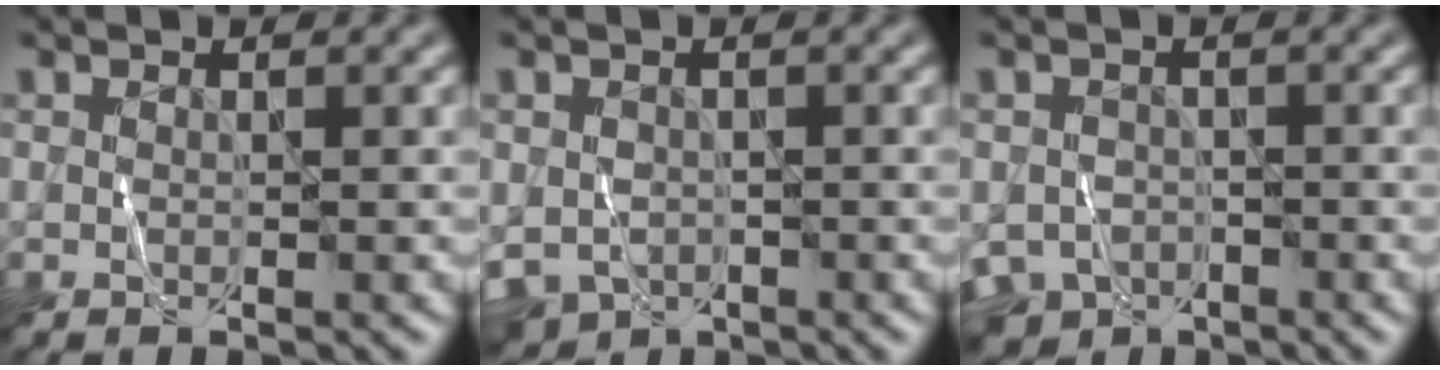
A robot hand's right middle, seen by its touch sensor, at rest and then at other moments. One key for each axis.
{"total": 3.9, "fx": -1.9, "fy": 2.8, "fz": 2.0, "tx": -0.041, "ty": -0.014, "tz": -0.034}
{"total": 4.9, "fx": -3.2, "fy": 3.2, "fz": 1.9, "tx": -0.034, "ty": -0.018, "tz": -0.061}